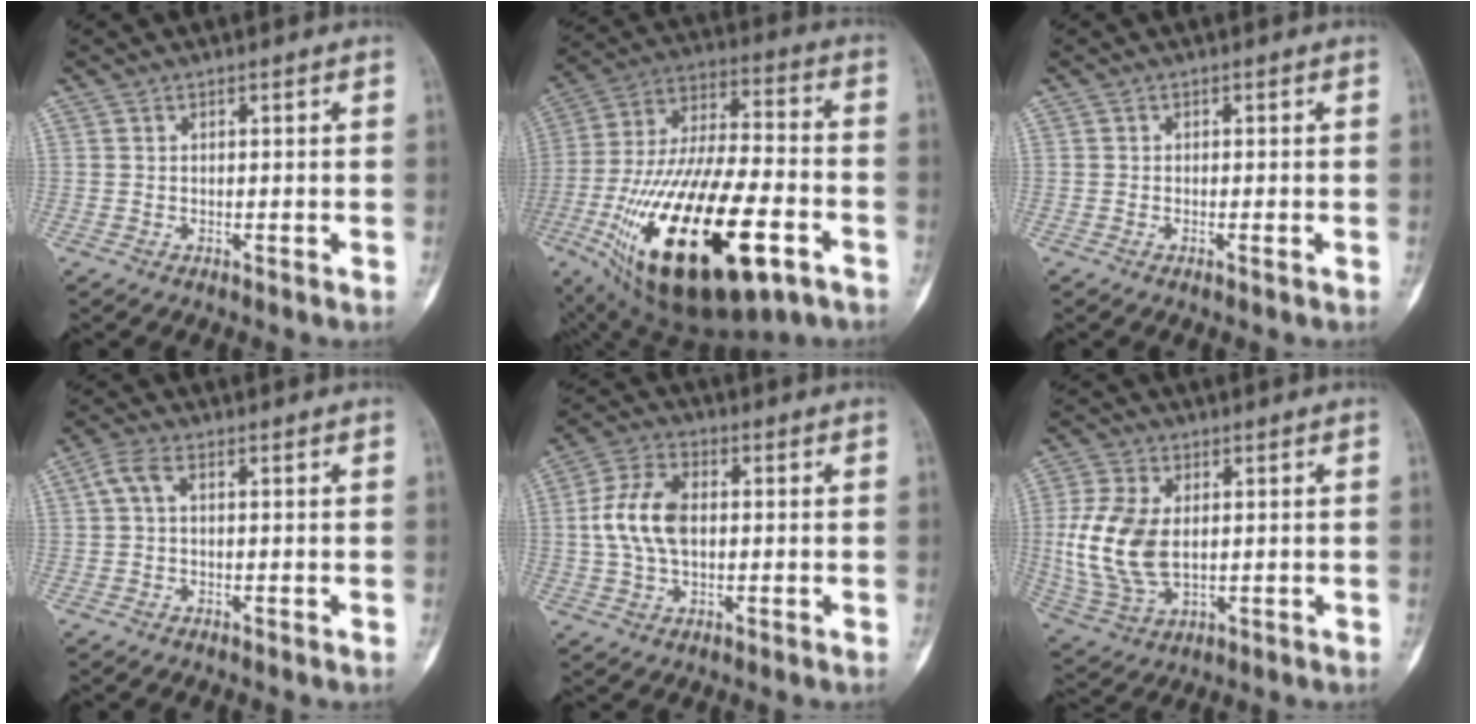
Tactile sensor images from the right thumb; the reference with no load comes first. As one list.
[{"total": 31.6, "force": [-12.2, 12.8, 26.2], "torque": [-0.508, 0.031, -0.193]}, {"total": 0.7, "force": [-0.3, 0.0, 0.6], "torque": [-0.014, 0.000, -0.005]}, {"total": 2.8, "force": [0.4, 1.1, 2.5], "torque": [-0.060, 0.010, 0.005]}, {"total": 9.8, "force": [0.2, 5.8, 7.8], "torque": [-0.156, 0.016, 0.002]}, {"total": 13.0, "force": [0.3, 7.8, 10.4], "torque": [-0.225, -0.004, 0.016]}]